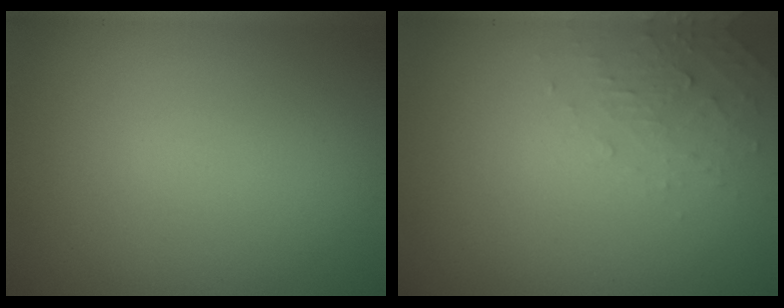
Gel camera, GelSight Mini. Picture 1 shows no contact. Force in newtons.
{"total": 1.7, "press": 1.7, "slide": 0.2}